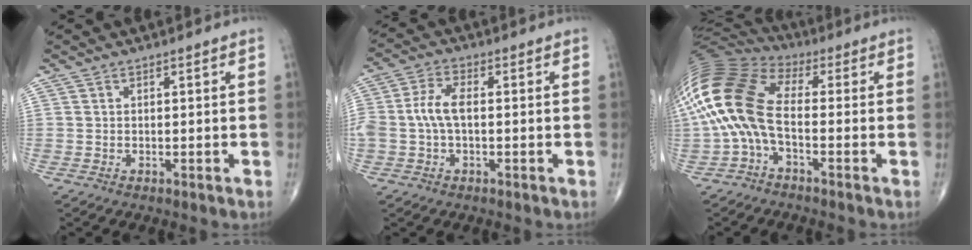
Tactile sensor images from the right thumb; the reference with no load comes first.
{"total": 6.1, "force": [-0.3, 3.3, 5.1], "torque": [-0.121, 0.020, -0.009]}
{"total": 15.6, "force": [-1.6, 7.9, 13.4], "torque": [-0.287, 0.049, -0.046]}